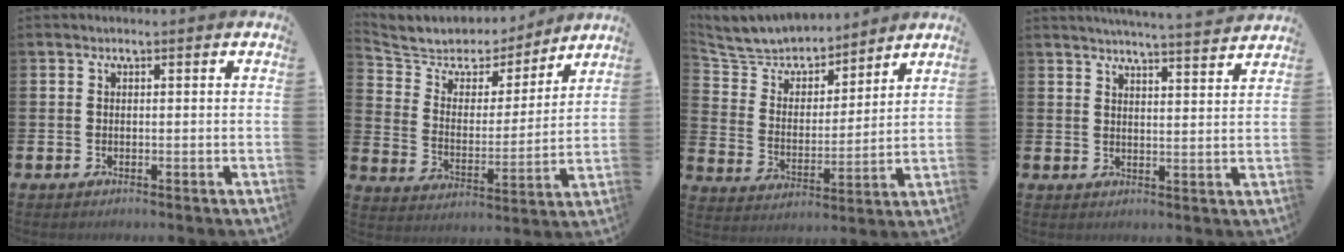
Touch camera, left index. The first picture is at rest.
{"total": 6.4, "force": [5.7, 2.8, 0.5], "torque": [-0.058, -0.040, 0.099]}
{"total": 7.1, "force": [6.8, 2.0, 0.6], "torque": [-0.058, -0.050, 0.121]}
{"total": 4.7, "force": [4.6, -0.8, 0.6], "torque": [-0.019, -0.033, 0.080]}